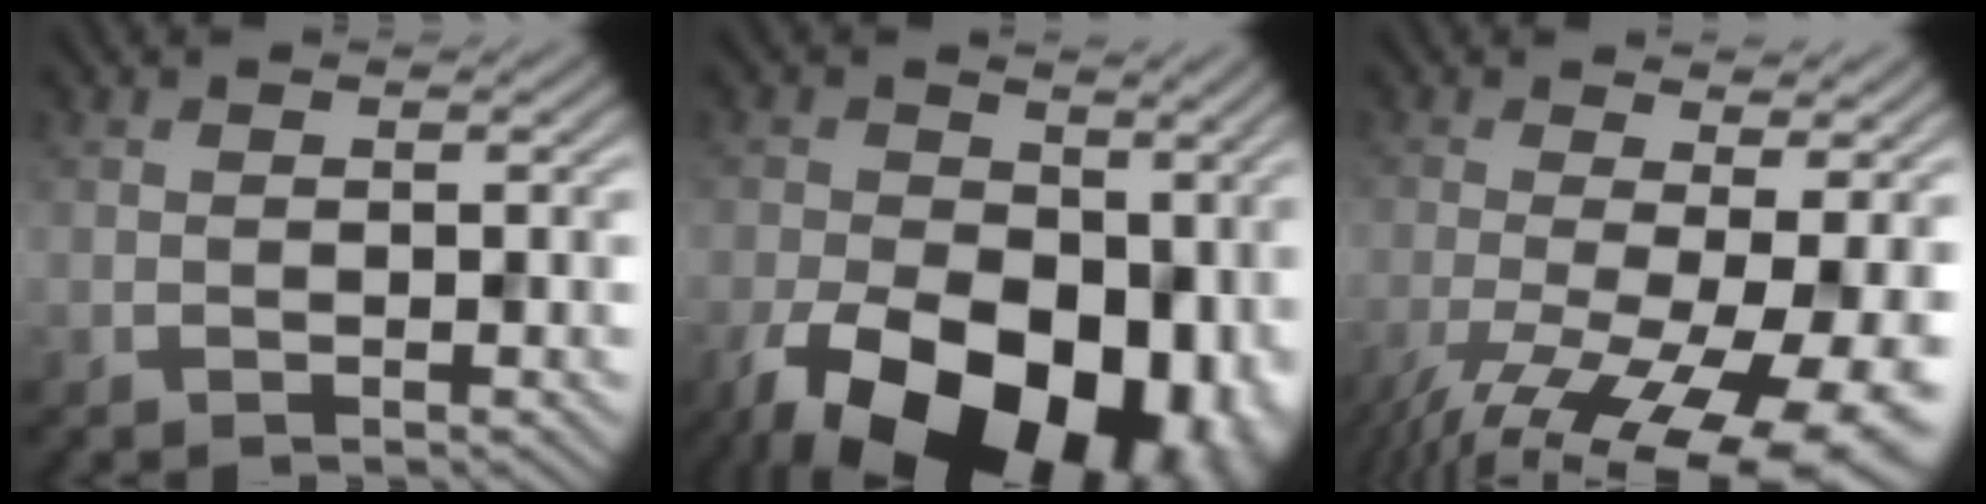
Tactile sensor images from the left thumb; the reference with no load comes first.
{"total": 20.1, "force": [-7.0, 12.7, 13.9], "torque": [-0.229, -0.047, -0.086]}
{"total": 14.2, "force": [-6.1, 4.0, 12.1], "torque": [-0.215, -0.023, -0.081]}